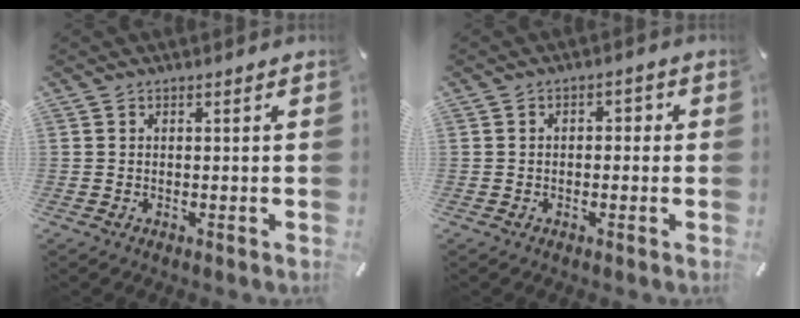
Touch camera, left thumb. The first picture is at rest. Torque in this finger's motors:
{"motor_torque": [-0.03, -0.12, -0.01, 0.02, 0.04]}